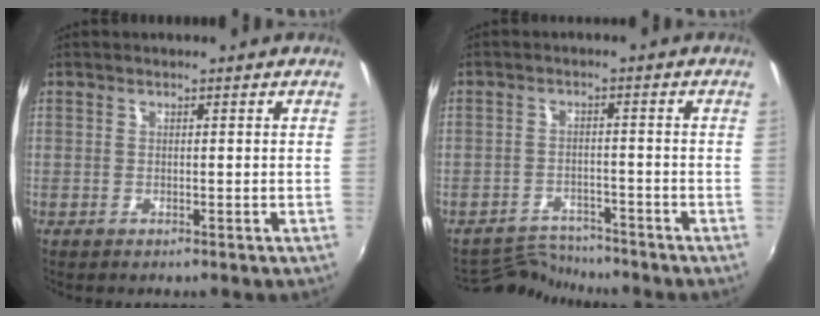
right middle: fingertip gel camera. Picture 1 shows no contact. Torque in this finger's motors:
{"motor_torque": [-0.85, 0.29, -0.37, -0.12]}